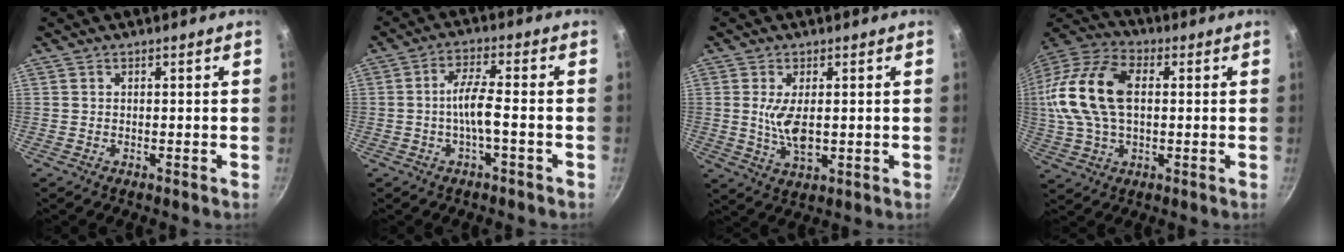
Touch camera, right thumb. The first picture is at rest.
{"total": 5.7, "force": [-1.7, 1.2, 5.3], "torque": [-0.110, 0.025, -0.037]}
{"total": 6.7, "force": [0.3, 3.0, 6.0], "torque": [-0.112, -0.011, 0.012]}
{"total": 19.0, "force": [1.9, 11.5, 15.0], "torque": [-0.297, 0.030, 0.024]}